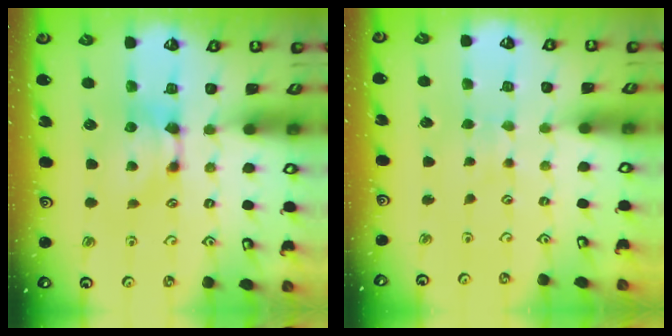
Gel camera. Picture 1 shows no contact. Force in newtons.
{"total": 3.7, "press": 3.7, "slide": 0.1}